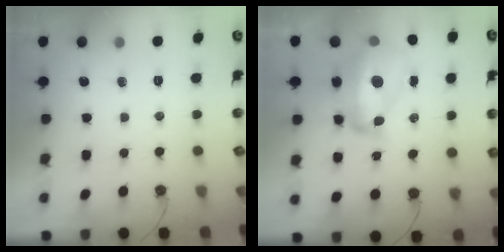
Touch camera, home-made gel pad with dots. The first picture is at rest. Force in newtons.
{"total": 10.2, "press": 10.1, "slide": 1.2}